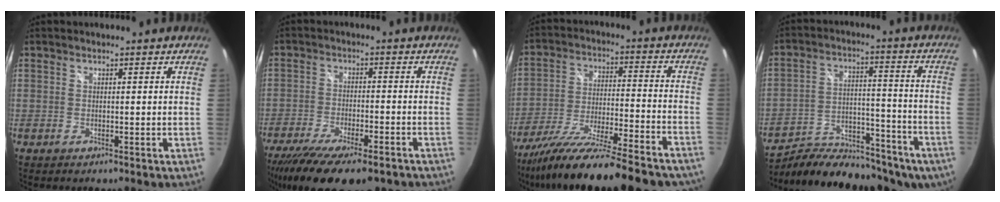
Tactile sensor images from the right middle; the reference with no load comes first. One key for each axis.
{"total": 17.5, "fx": -13.2, "fy": 4.6, "fz": 10.6, "tx": -0.210, "ty": -0.059, "tz": -0.203}
{"total": 24.5, "fx": -20.5, "fy": 2.2, "fz": 13.3, "tx": -0.237, "ty": -0.076, "tz": -0.314}
{"total": 23.8, "fx": -18.2, "fy": 9.5, "fz": 12.0, "tx": -0.202, "ty": -0.010, "tz": -0.251}